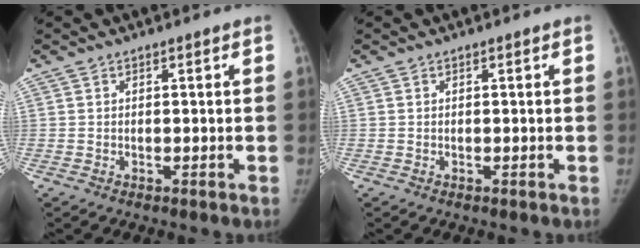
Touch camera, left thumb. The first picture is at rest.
{"total": 0.0}